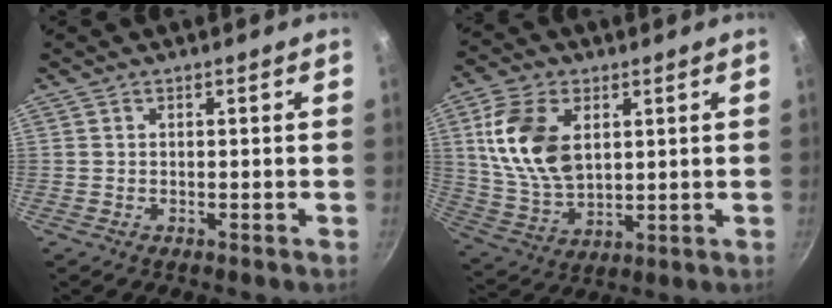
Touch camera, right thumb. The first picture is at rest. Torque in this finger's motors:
{"motor_torque": [-0.65, 1.08, 1.26, 0.61, 0.16]}